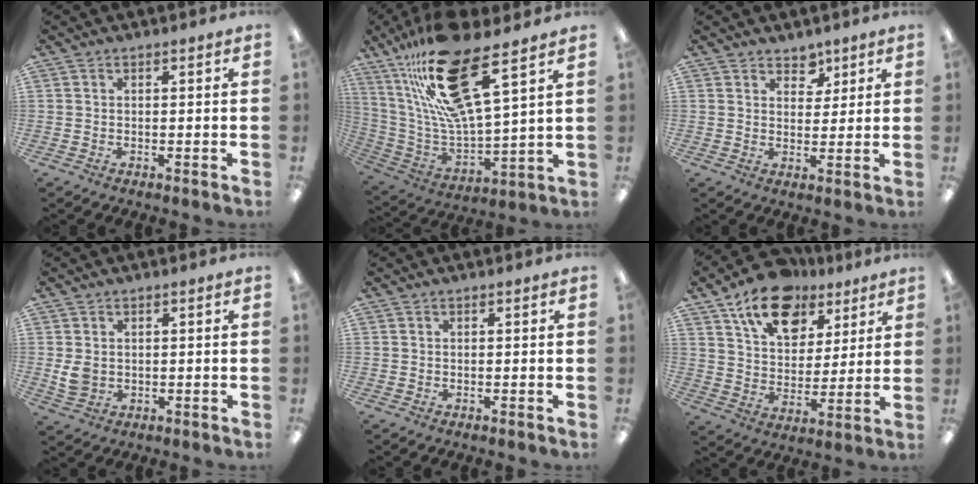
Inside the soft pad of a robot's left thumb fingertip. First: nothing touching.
{"total": 24.2, "force": [14.9, 6.1, 18.1], "torque": [-0.360, -0.078, 0.244]}
{"total": 4.7, "force": [3.5, 3.0, 0.8], "torque": [0.003, -0.022, 0.060]}
{"total": 4.1, "force": [0.7, 3.3, 2.3], "torque": [-0.043, -0.002, 0.013]}
{"total": 0.0}
{"total": 16.2, "force": [10.8, 9.4, 7.5], "torque": [-0.120, -0.053, 0.194]}